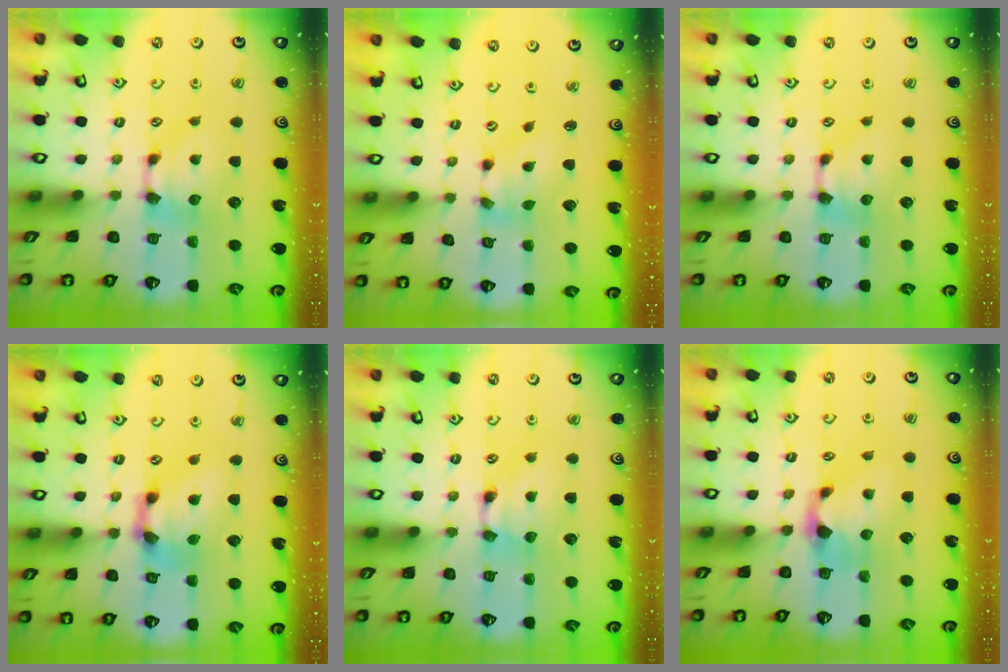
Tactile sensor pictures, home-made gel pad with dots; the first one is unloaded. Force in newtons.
{"total": 3.2, "press": 2.7, "slide": 1.8}
{"total": 0.0}
{"total": 6.1, "press": 5.4, "slide": 2.9}
{"total": 1.6, "press": 1.5, "slide": 0.2}
{"total": 1.3, "press": 0.6, "slide": 1.2}